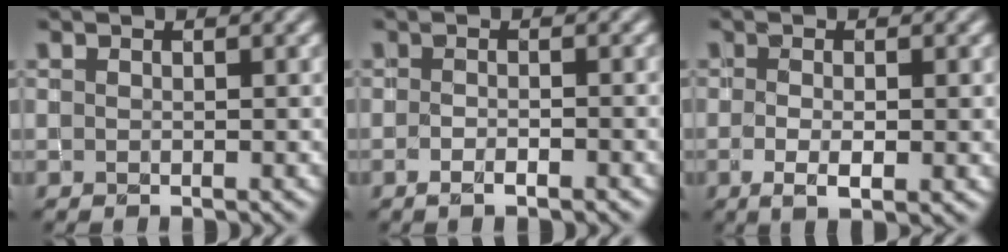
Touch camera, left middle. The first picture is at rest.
{"total": 1.5, "force": [-0.9, 0.4, 1.1], "torque": [-0.014, 0.003, -0.014]}
{"total": 2.9, "force": [-0.6, 0.9, 2.7], "torque": [-0.051, -0.009, -0.007]}